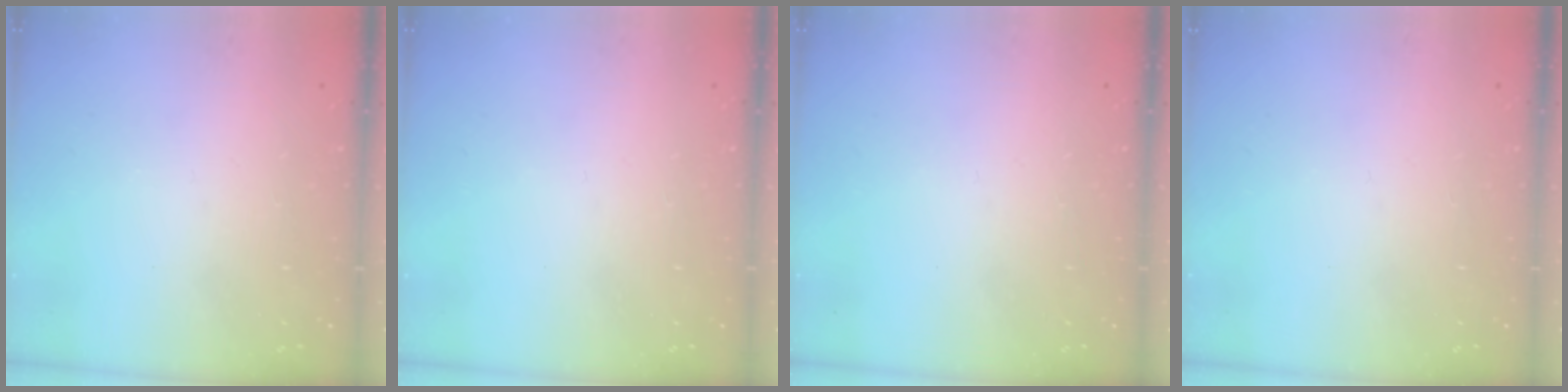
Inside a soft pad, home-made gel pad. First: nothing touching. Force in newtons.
{"total": 0.0}
{"total": 0.0}
{"total": 0.0}